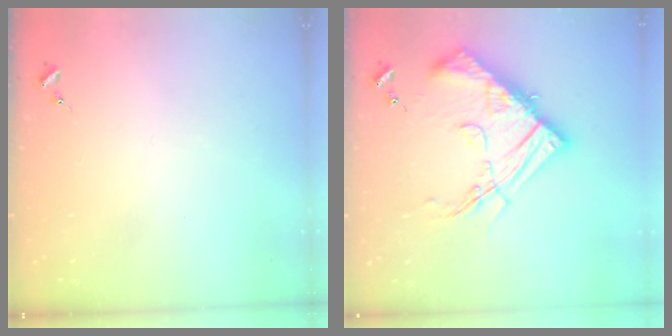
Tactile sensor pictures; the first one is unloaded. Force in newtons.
{"total": 19.9, "press": 19.8, "slide": 2.0}